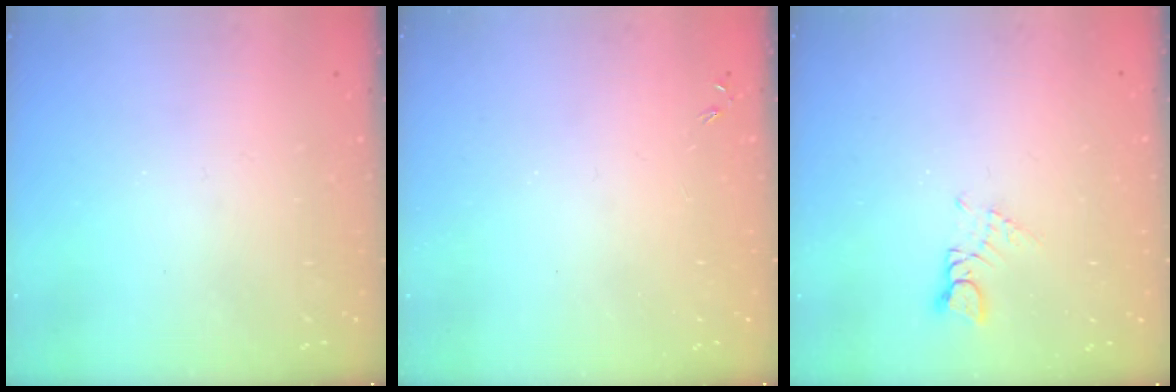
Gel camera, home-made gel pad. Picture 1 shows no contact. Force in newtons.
{"total": 0.0}
{"total": 1.6, "press": 1.6, "slide": 0.2}